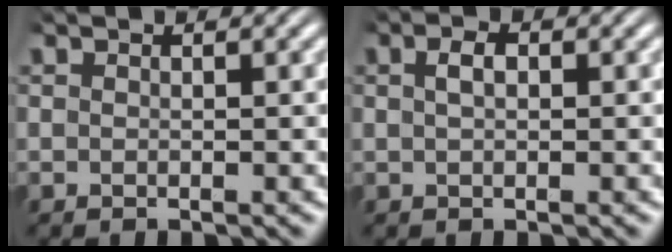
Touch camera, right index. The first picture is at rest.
{"total": 1.2, "force": [0.1, 0.4, 1.2], "torque": [-0.016, 0.001, 0.002]}